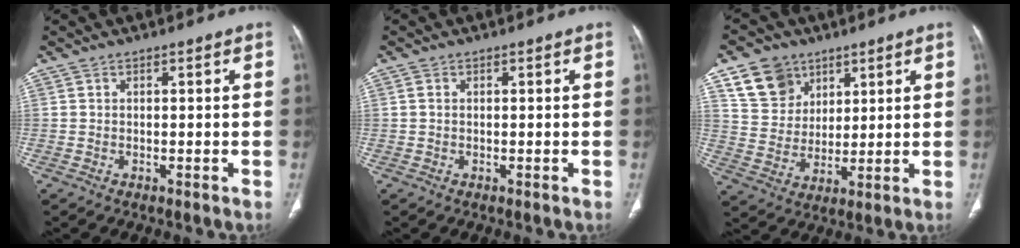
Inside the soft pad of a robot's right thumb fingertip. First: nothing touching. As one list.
[{"total": 0.7, "force": [0.2, 0.5, 0.4], "torque": [-0.007, 0.003, 0.005]}, {"total": 10.5, "force": [6.1, 8.1, 3.0], "torque": [-0.025, -0.024, 0.123]}]